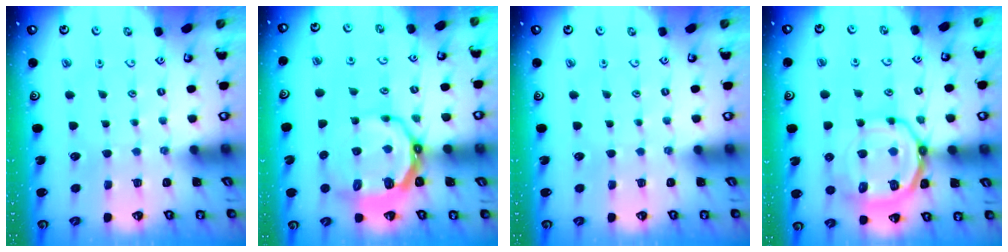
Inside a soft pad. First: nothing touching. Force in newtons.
{"total": 9.7, "press": 8.8, "slide": 4.1}
{"total": 0.0}
{"total": 16.0, "press": 15.9, "slide": 2.0}